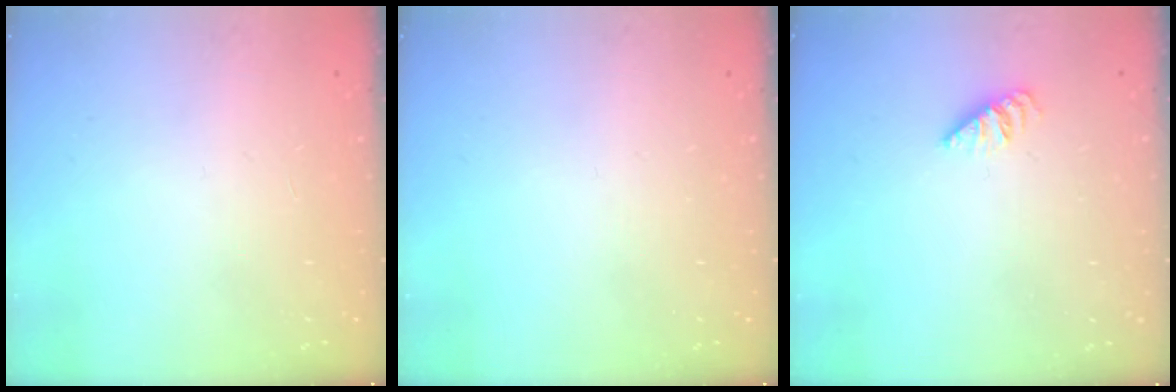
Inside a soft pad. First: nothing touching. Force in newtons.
{"total": 0.0}
{"total": 0.6, "press": 0.5, "slide": 0.2}